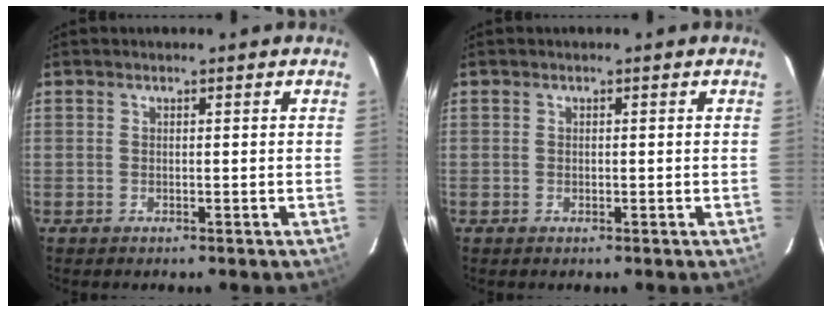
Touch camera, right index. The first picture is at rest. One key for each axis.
{"total": 0.0}